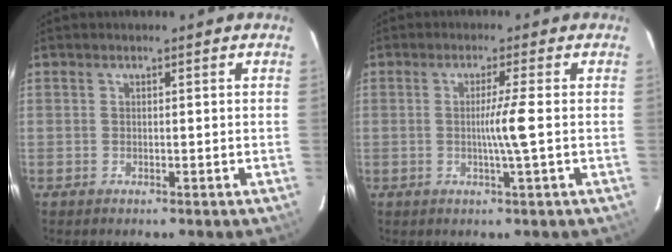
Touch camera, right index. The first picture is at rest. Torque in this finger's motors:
{"motor_torque": [0.01, -0.03, 0.14, 0.06]}